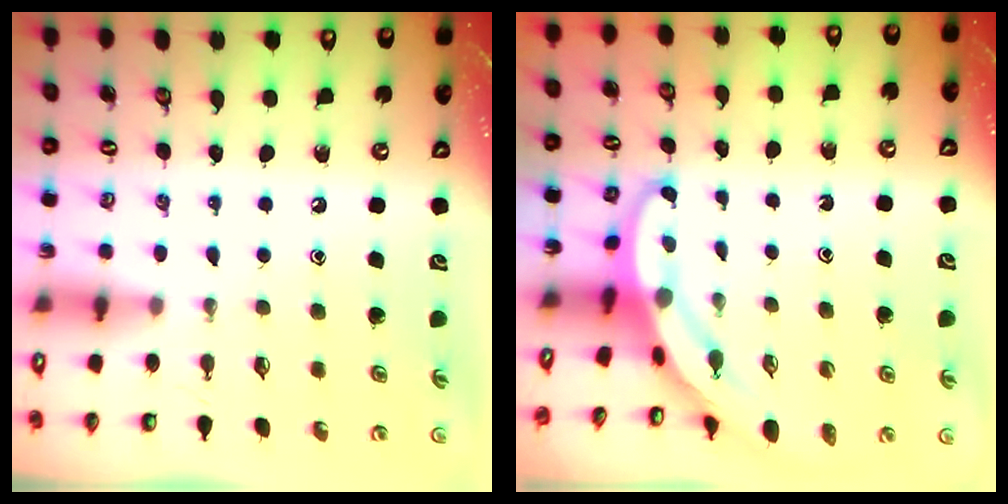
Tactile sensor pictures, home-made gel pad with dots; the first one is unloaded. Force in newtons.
{"total": 4.0, "press": 4.0, "slide": 0.1}